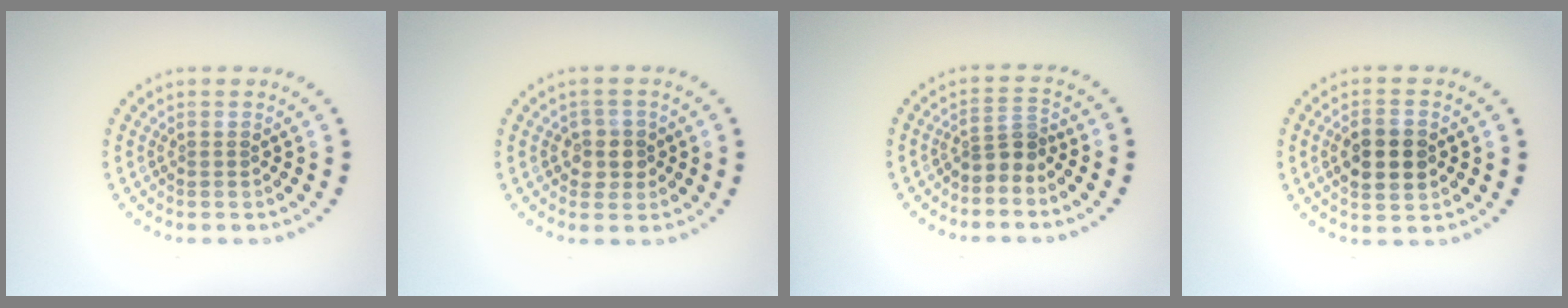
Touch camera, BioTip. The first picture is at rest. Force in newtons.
{"total": 2.5, "press": 2.3, "slide": 0.9}
{"total": 2.4, "press": 1.8, "slide": 1.6}
{"total": 4.0, "press": 4.0, "slide": 0.2}